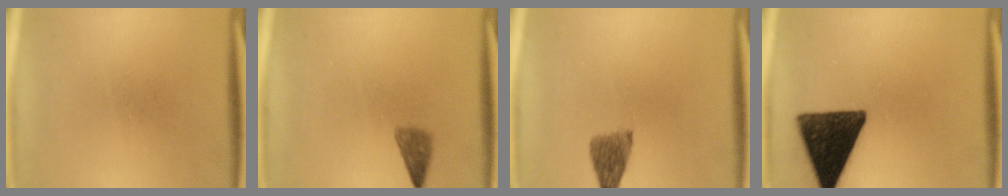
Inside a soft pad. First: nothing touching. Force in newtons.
{"total": 2.1}
{"total": 4.1}
{"total": 14.7}